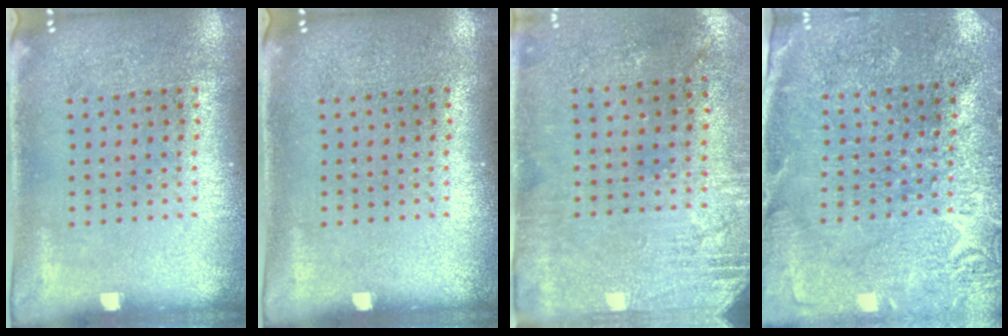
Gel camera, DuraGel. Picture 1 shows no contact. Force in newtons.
{"total": 0.0}
{"total": 2.8, "press": 2.4, "slide": 1.5}
{"total": 2.8, "press": 2.8, "slide": 0.1}